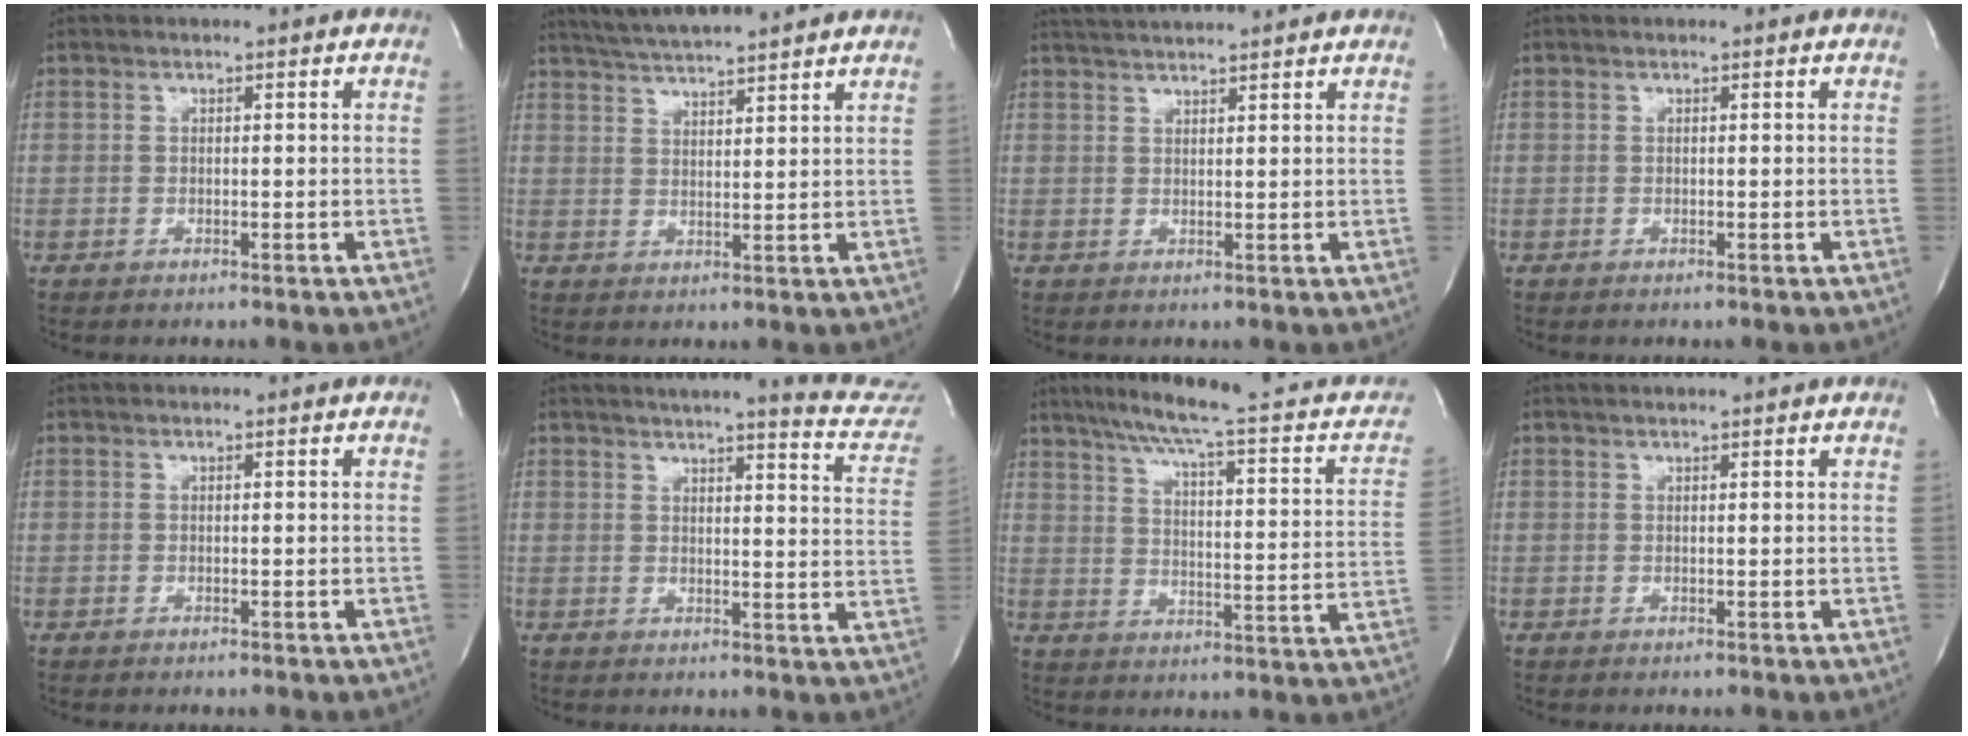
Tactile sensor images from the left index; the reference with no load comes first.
{"total": 10.5, "force": [9.6, -0.3, 4.3], "torque": [-0.083, 0.020, 0.144]}
{"total": 7.8, "force": [7.4, -0.4, 2.6], "torque": [-0.051, 0.025, 0.109]}
{"total": 0.0}
{"total": 0.0}
{"total": 15.0, "force": [14.0, 0.7, 5.5], "torque": [-0.063, -0.066, 0.143]}
{"total": 22.3, "force": [18.3, 2.4, 12.5], "torque": [-0.183, -0.013, 0.231]}
{"total": 3.0, "force": [2.8, -0.1, 1.1], "torque": [-0.015, 0.014, 0.034]}